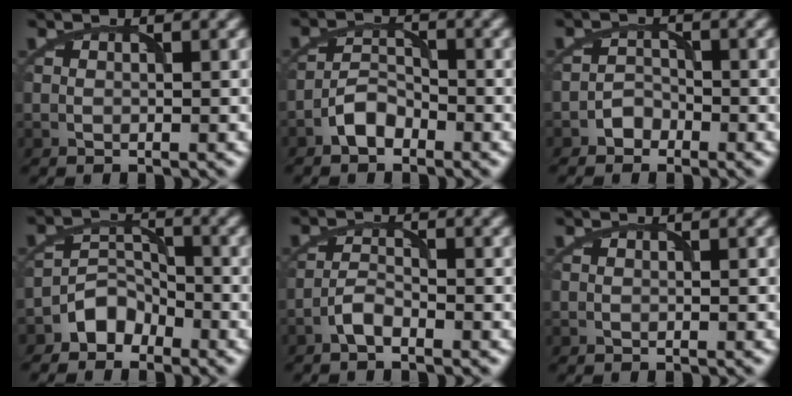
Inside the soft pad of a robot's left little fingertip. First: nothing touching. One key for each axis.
{"total": 2.5, "fx": -2.0, "fy": 1.1, "fz": 1.0, "tx": -0.014, "ty": 0.011, "tz": -0.039}
{"total": 1.5, "fx": -1.2, "fy": 0.8, "fz": -0.1, "tx": 0.009, "ty": 0.008, "tz": -0.021}
{"total": 2.8, "fx": -2.3, "fy": 1.6, "fz": 0.2, "tx": 0.011, "ty": 0.014, "tz": -0.042}
{"total": 1.7, "fx": -1.4, "fy": 0.4, "fz": 0.8, "tx": -0.015, "ty": 0.006, "tz": -0.031}
{"total": 0.0}